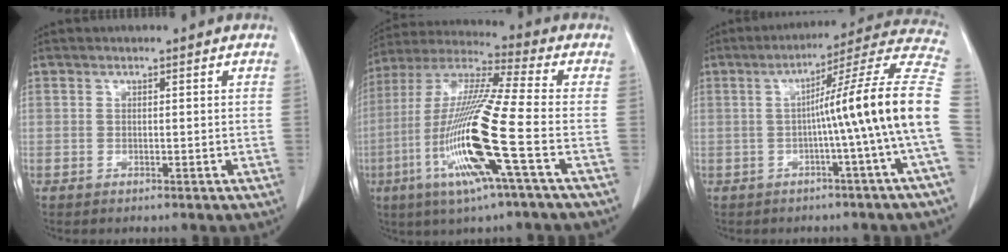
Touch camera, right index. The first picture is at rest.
{"total": 17.8, "force": [-5.6, -0.5, 16.9], "torque": [-0.350, -0.018, -0.116]}
{"total": 16.4, "force": [-1.9, -2.5, 16.0], "torque": [-0.209, 0.026, -0.038]}